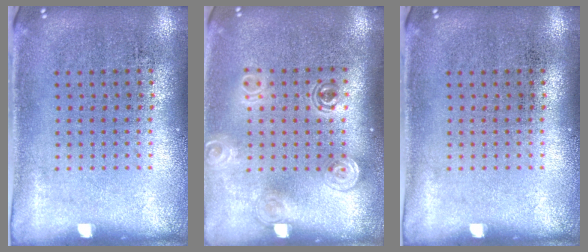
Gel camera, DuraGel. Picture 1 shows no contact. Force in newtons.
{"total": 1.6, "press": 1.3, "slide": 0.9}
{"total": 0.0}